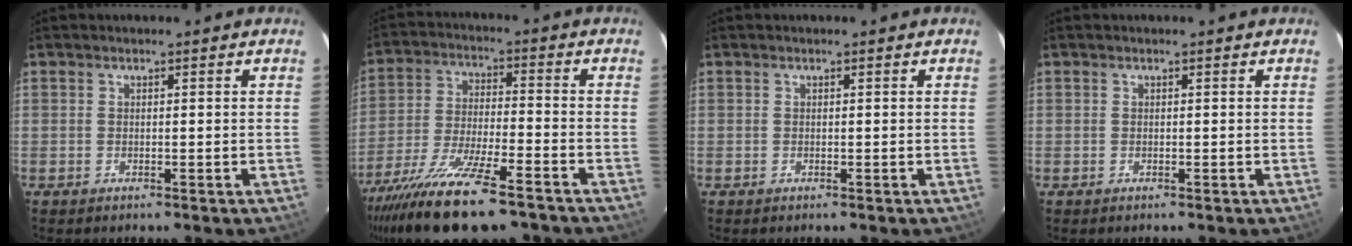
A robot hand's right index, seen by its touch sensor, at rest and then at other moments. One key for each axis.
{"total": 20.4, "fx": -16.1, "fy": 3.9, "fz": 11.9, "tx": -0.240, "ty": -0.057, "tz": -0.277}
{"total": 0.0}
{"total": 0.0}